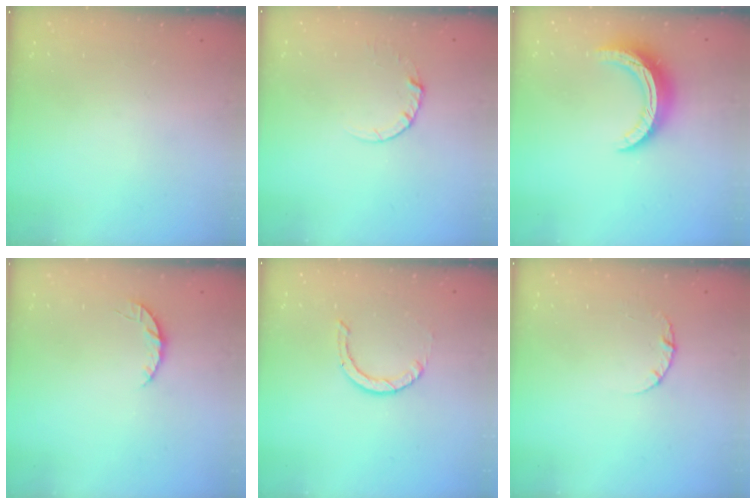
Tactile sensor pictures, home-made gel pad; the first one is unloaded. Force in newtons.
{"total": 2.7, "press": 2.7, "slide": 0.2}
{"total": 12.2, "press": 12.1, "slide": 0.9}
{"total": 3.6, "press": 3.5, "slide": 0.4}
{"total": 0.9, "press": 0.9, "slide": 0.1}
{"total": 2.5, "press": 2.5, "slide": 0.3}